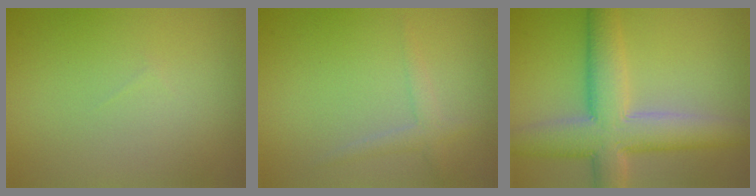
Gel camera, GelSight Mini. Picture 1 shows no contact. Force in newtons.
{"total": 1.6, "press": 1.6, "slide": 0.1}
{"total": 8.3, "press": 8.3, "slide": 0.8}